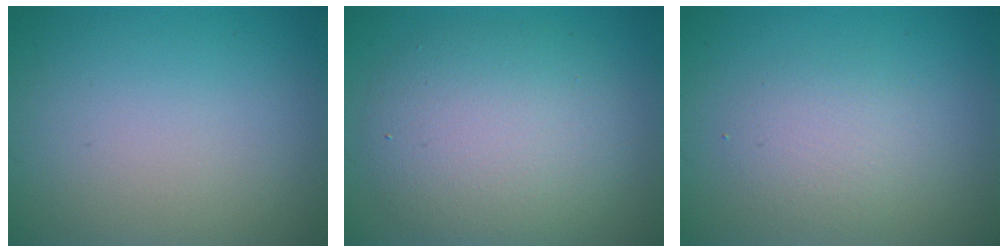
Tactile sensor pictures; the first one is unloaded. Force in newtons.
{"total": 6.5, "press": 6.5, "slide": 0.2}
{"total": 2.5, "press": 2.5, "slide": 0.2}